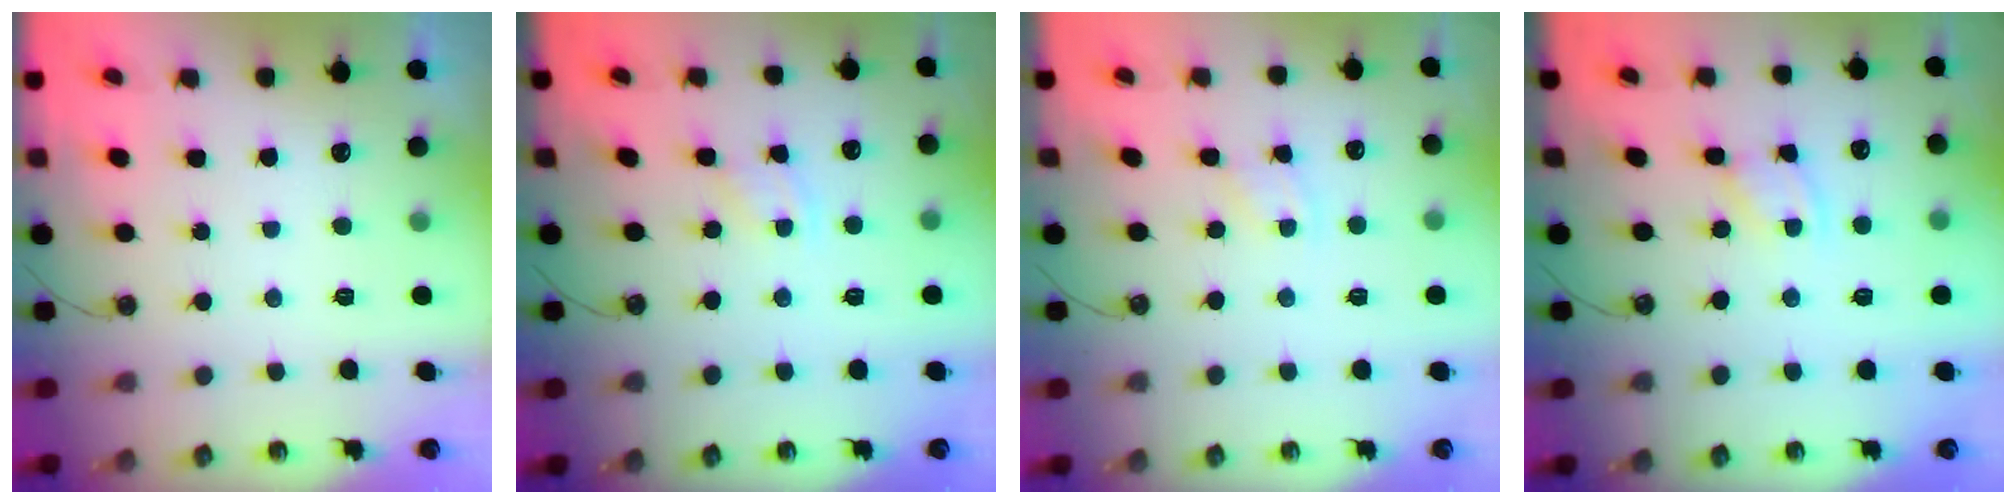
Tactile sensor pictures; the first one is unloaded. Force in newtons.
{"total": 2.4, "press": 2.4, "slide": 0.3}
{"total": 2.9, "press": 2.9, "slide": 0.5}
{"total": 2.1, "press": 2.1, "slide": 0.0}